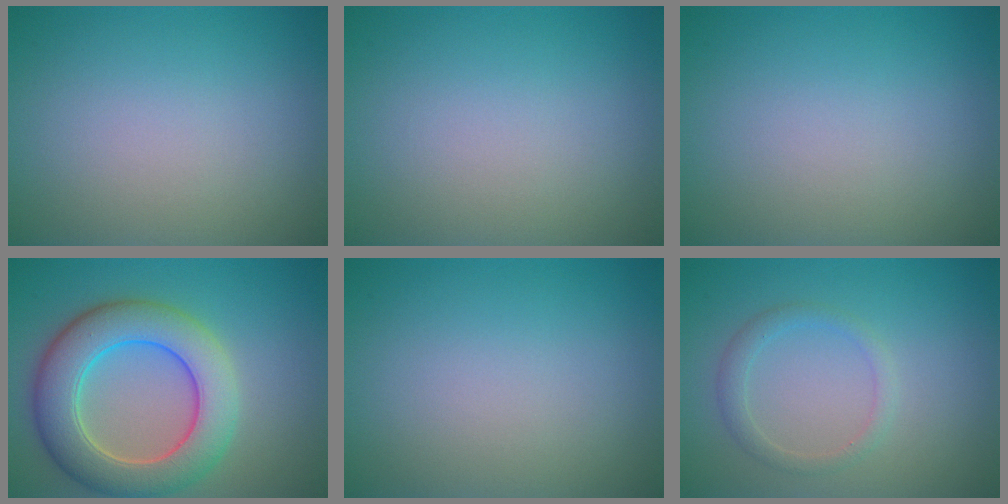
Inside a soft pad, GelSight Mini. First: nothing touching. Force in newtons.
{"total": 0.0}
{"total": 0.0}
{"total": 8.1, "press": 8.1, "slide": 0.3}
{"total": 0.0}
{"total": 1.7, "press": 1.7, "slide": 0.1}